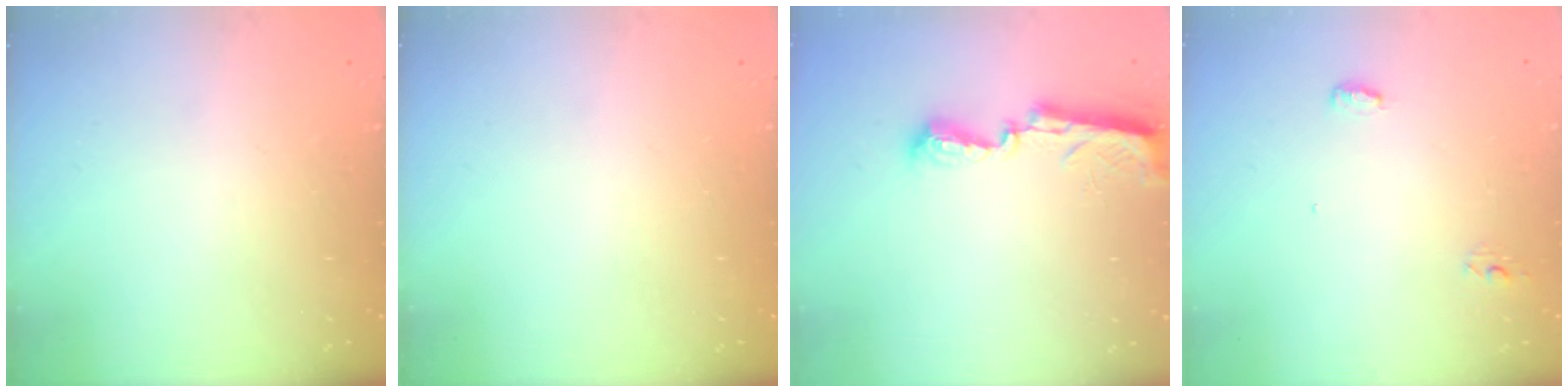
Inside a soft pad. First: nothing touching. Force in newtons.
{"total": 0.0}
{"total": 7.9, "press": 7.8, "slide": 0.4}
{"total": 4.2, "press": 4.0, "slide": 1.3}